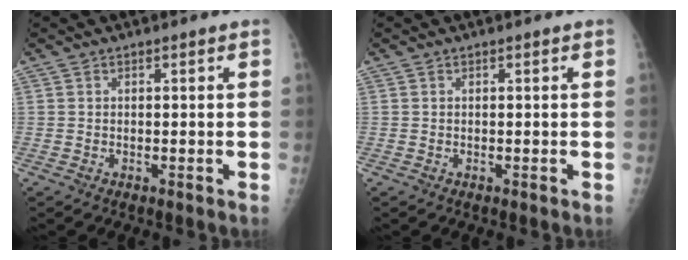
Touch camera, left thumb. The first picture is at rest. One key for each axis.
{"total": 0.0}